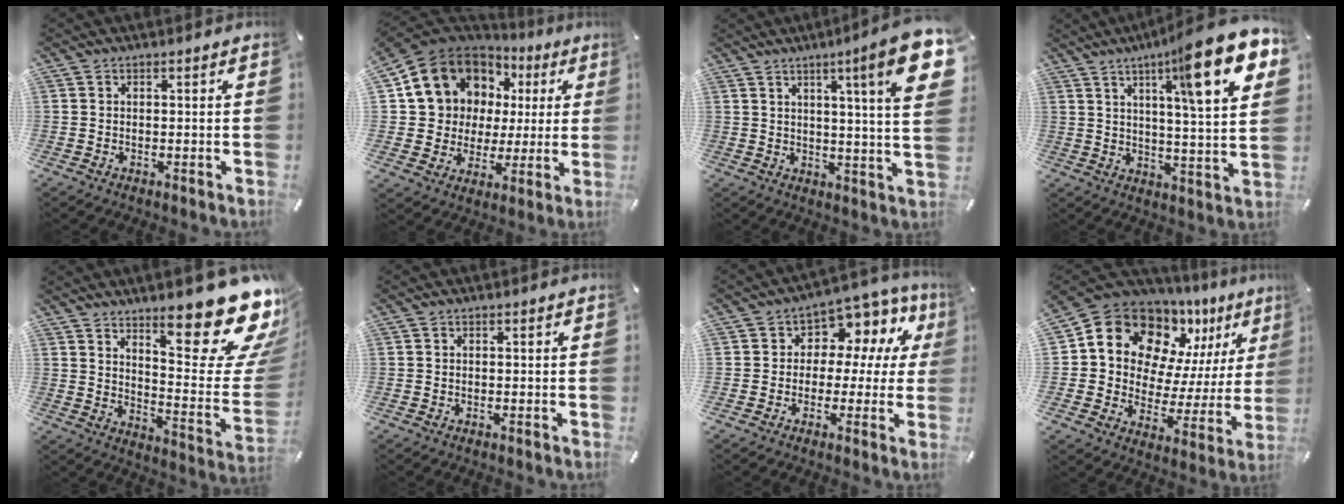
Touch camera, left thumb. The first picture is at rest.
{"total": 14.1, "force": [4.8, 12.8, 3.7], "torque": [-0.073, -0.031, 0.106]}
{"total": 15.4, "force": [6.8, 0.9, 13.8], "torque": [-0.210, -0.034, 0.093]}
{"total": 18.9, "force": [10.7, 2.6, 15.4], "torque": [-0.231, -0.060, 0.152]}
{"total": 23.8, "force": [16.6, 8.0, 15.1], "torque": [-0.180, -0.134, 0.270]}
{"total": 0.0}
{"total": 8.4, "force": [2.9, 6.6, 4.2], "torque": [-0.063, -0.028, 0.053]}
{"total": 12.4, "force": [8.8, 8.3, 2.7], "torque": [-0.052, -0.097, 0.154]}